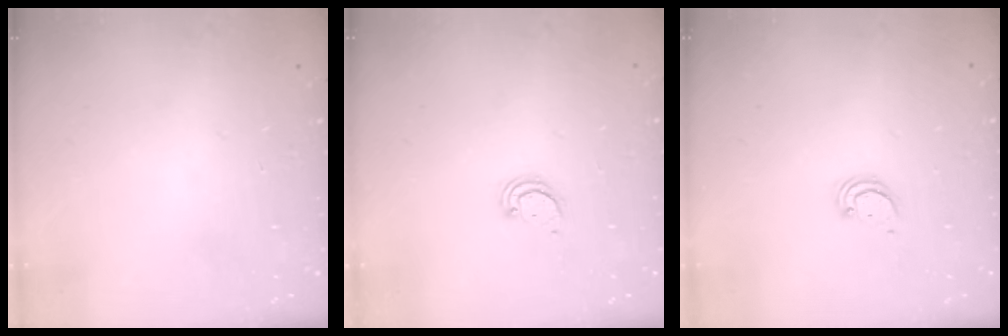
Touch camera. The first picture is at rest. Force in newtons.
{"total": 2.2, "press": 2.2, "slide": 0.2}
{"total": 2.4, "press": 2.4, "slide": 0.2}